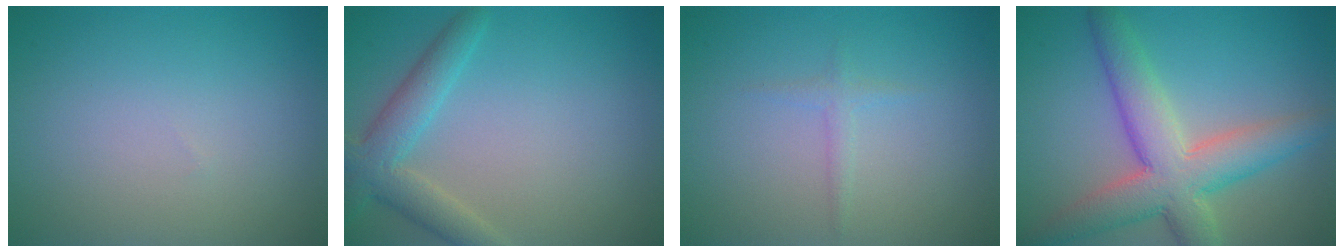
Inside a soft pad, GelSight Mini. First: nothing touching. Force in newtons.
{"total": 4.0, "press": 4.0, "slide": 0.1}
{"total": 1.0, "press": 1.0, "slide": 0.1}
{"total": 7.4, "press": 7.4, "slide": 0.3}